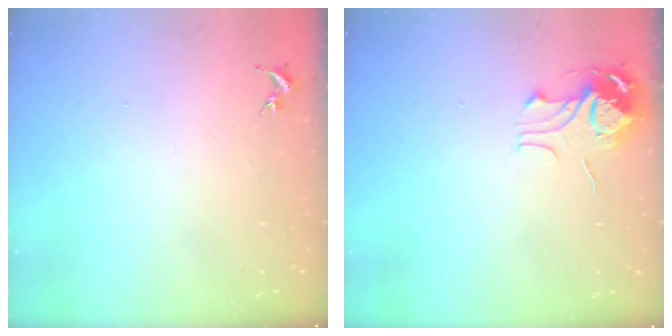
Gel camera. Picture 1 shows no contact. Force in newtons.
{"total": 9.2, "press": 9.2, "slide": 0.7}